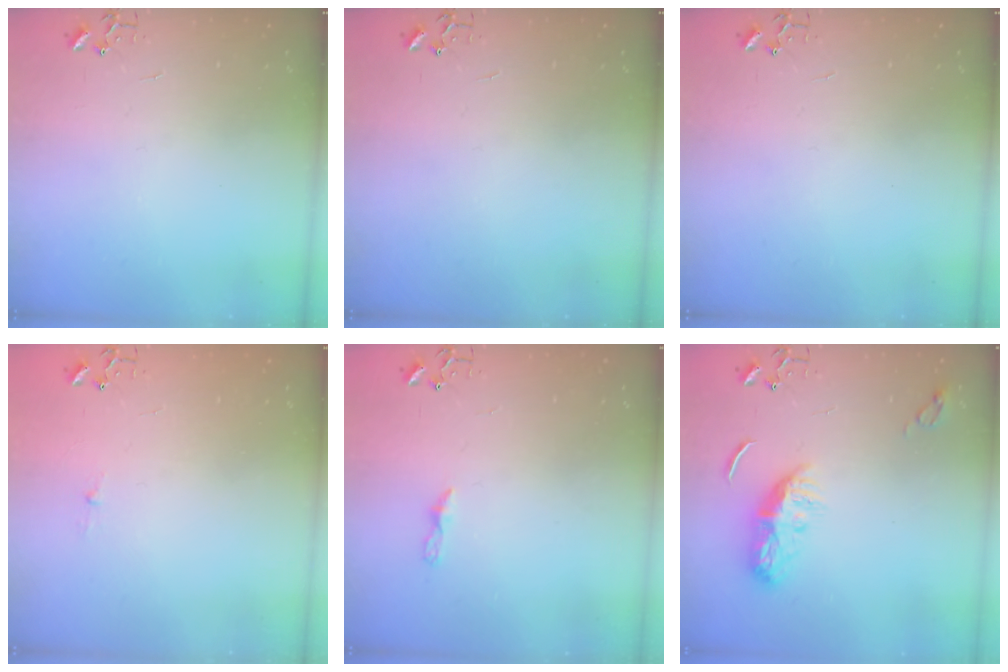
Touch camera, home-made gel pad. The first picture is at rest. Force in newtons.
{"total": 0.0}
{"total": 0.0}
{"total": 2.6, "press": 2.5, "slide": 0.4}
{"total": 3.7, "press": 3.7, "slide": 0.4}
{"total": 9.1, "press": 9.1, "slide": 0.2}